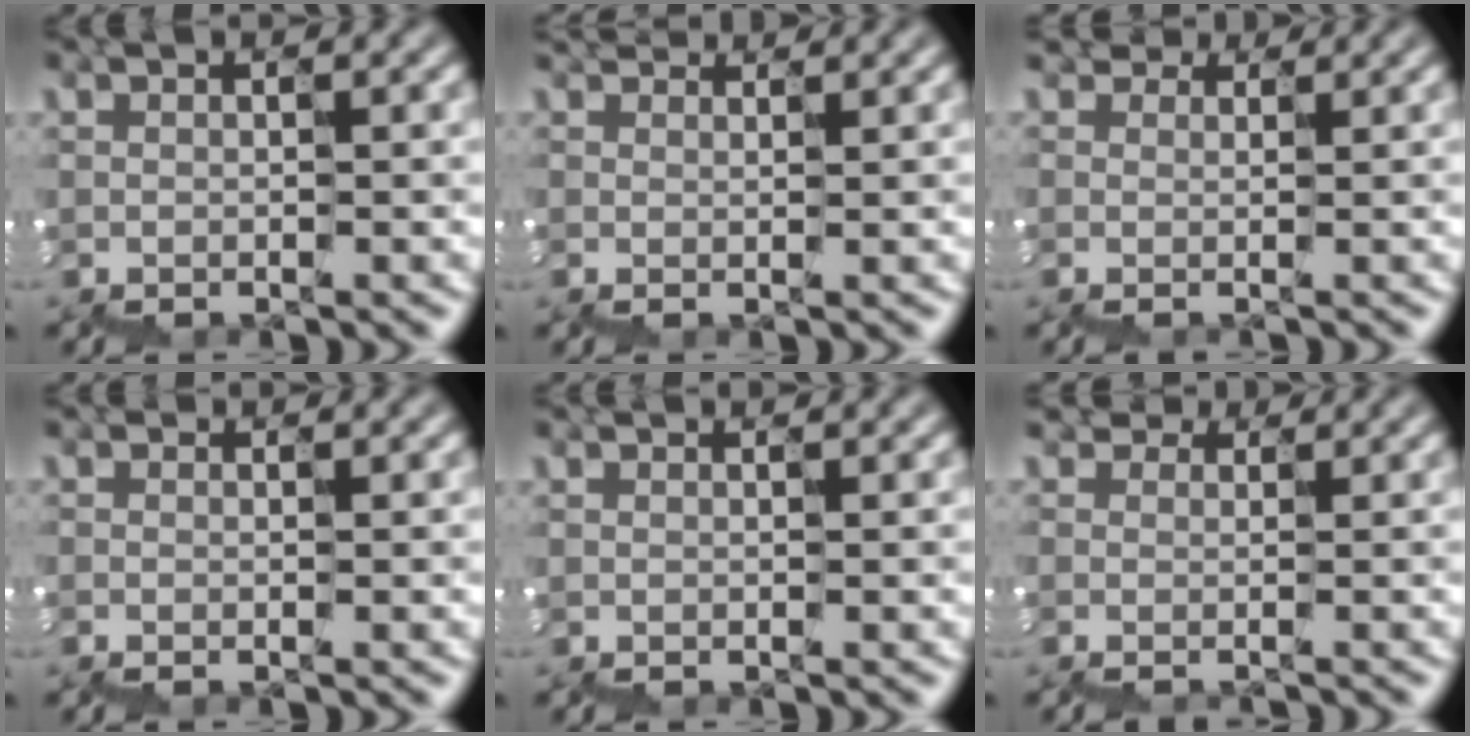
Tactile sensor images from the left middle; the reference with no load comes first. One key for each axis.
{"total": 2.3, "fx": 2.0, "fy": 0.9, "fz": 0.8, "tx": -0.003, "ty": 0.024, "tz": 0.028}
{"total": 3.9, "fx": 3.1, "fy": 1.9, "fz": 1.4, "tx": -0.027, "ty": 0.023, "tz": 0.052}
{"total": 0.0}
{"total": 0.7, "fx": 0.4, "fy": 0.4, "fz": 0.4, "tx": 0.007, "ty": 0.010, "tz": 0.004}
{"total": 3.0, "fx": 2.0, "fy": 1.9, "fz": 1.2, "tx": -0.024, "ty": 0.022, "tz": 0.040}